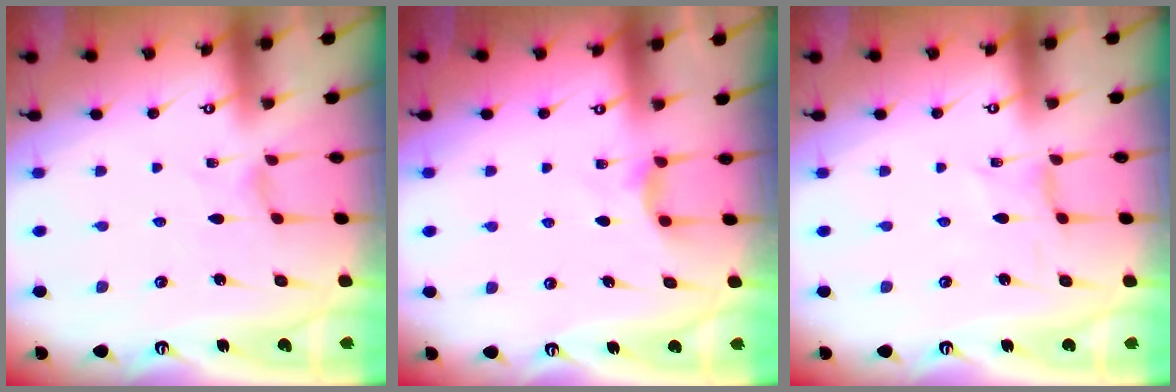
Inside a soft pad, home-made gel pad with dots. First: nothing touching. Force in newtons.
{"total": 4.5, "press": 4.4, "slide": 0.7}
{"total": 0.0}